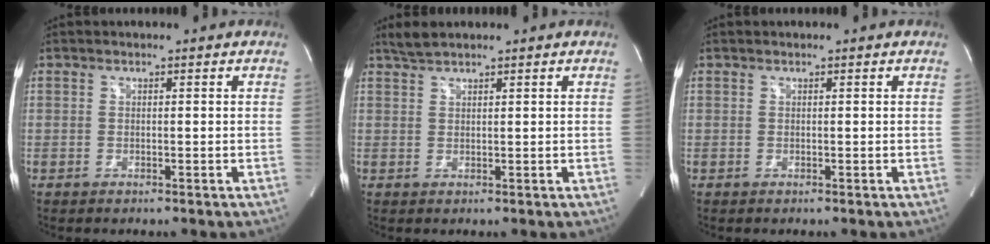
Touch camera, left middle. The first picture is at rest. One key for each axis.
{"total": 2.2, "fx": 2.1, "fy": 0.2, "fz": 0.8, "tx": -0.022, "ty": 0.012, "tz": 0.043}
{"total": 0.0}